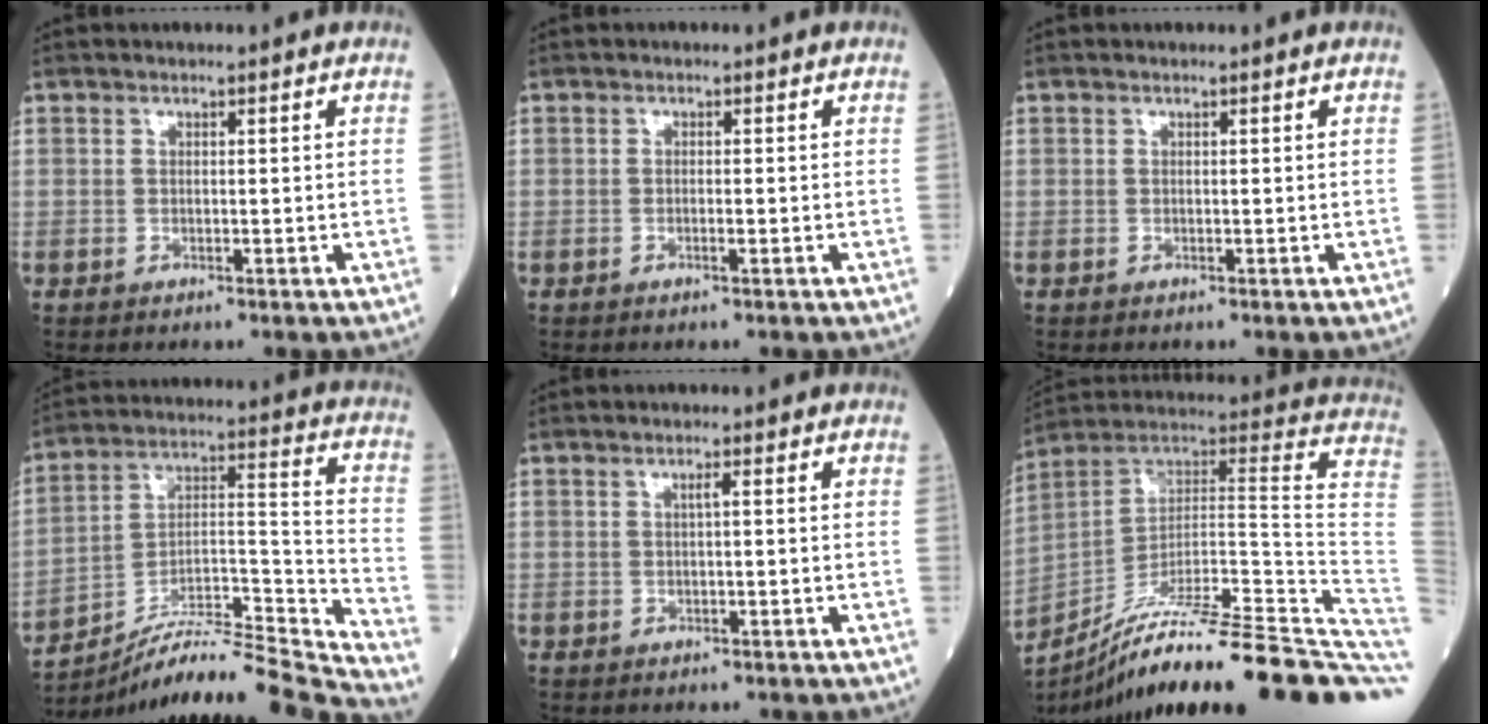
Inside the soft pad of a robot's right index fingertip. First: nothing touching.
{"total": 0.8, "force": [-0.3, 0.0, 0.8], "torque": [-0.018, 0.000, -0.006]}
{"total": 0.0}
{"total": 21.6, "force": [-20.5, -1.7, 6.6], "torque": [-0.108, 0.020, -0.325]}
{"total": 0.8, "force": [0.1, 0.0, 0.8], "torque": [-0.016, 0.003, 0.001]}
{"total": 33.0, "force": [-23.8, 0.4, 22.8], "torque": [-0.187, 0.000, -0.346]}